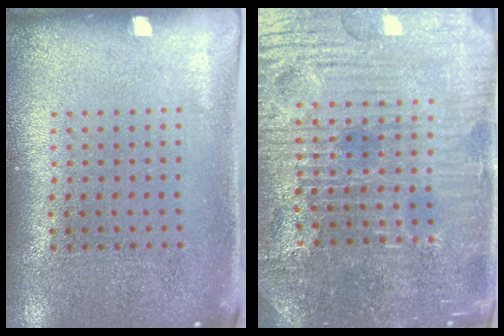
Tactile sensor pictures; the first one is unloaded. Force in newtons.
{"total": 5.4, "press": 5.1, "slide": 1.8}